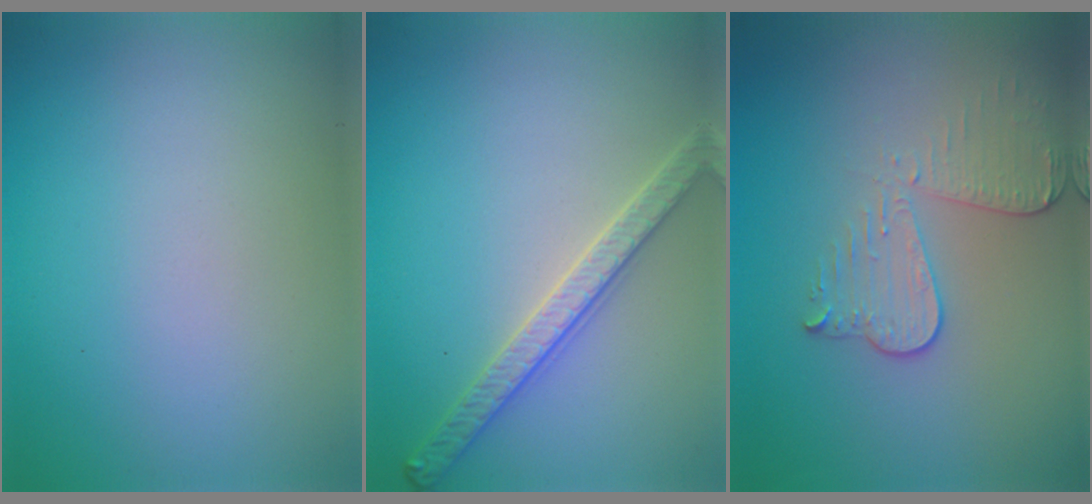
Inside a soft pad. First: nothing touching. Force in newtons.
{"total": 3.2, "press": 3.0, "slide": 1.0}
{"total": 3.4, "press": 3.0, "slide": 1.6}